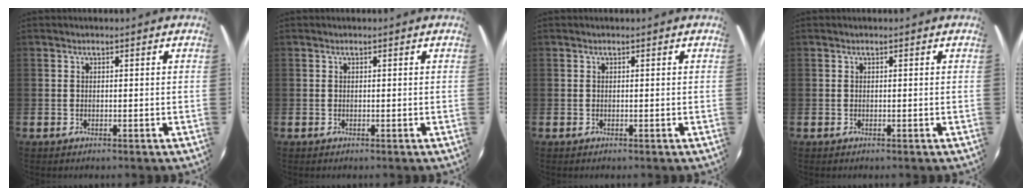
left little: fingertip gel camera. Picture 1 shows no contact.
{"total": 0.0}
{"total": 0.0}
{"total": 0.0}